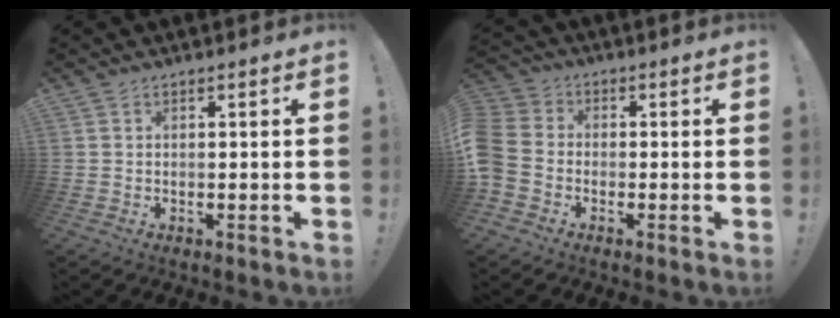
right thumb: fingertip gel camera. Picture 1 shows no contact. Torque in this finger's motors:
{"motor_torque": [1.42, 0.72, 0.77, -0.94, 0.40]}